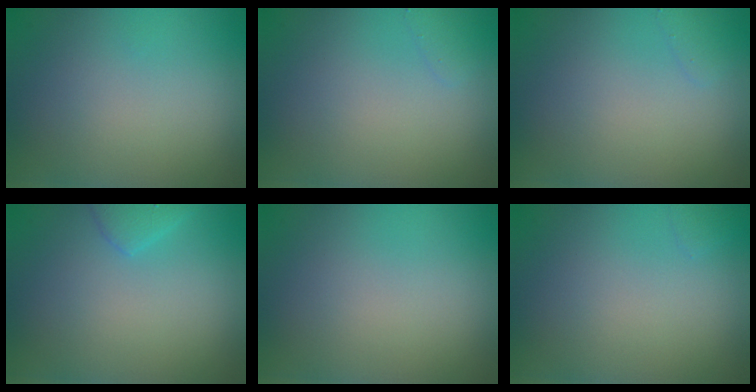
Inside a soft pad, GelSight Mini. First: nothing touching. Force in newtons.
{"total": 0.8, "press": 0.8, "slide": 0.1}
{"total": 0.8, "press": 0.8, "slide": 0.1}
{"total": 1.6, "press": 1.6, "slide": 0.2}
{"total": 0.0}
{"total": 0.5, "press": 0.5, "slide": 0.0}